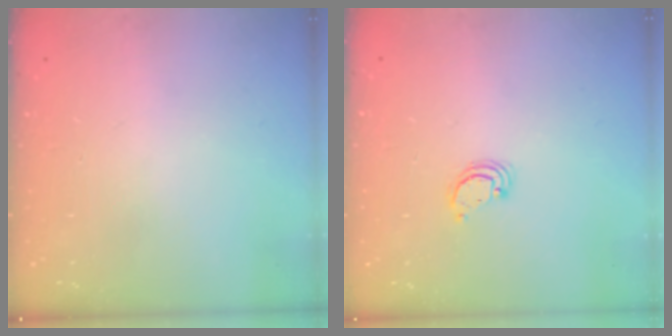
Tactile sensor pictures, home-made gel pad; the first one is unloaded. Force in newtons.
{"total": 2.6, "press": 2.6, "slide": 0.2}